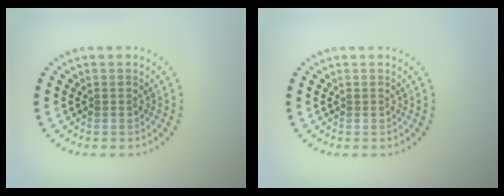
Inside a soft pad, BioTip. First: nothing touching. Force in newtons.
{"total": 0.0}